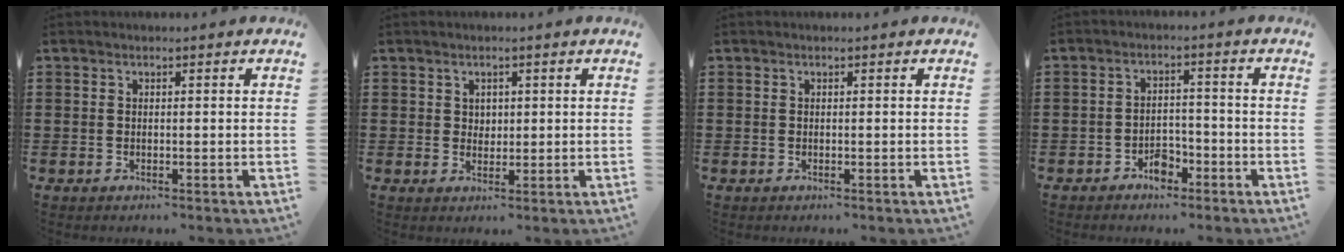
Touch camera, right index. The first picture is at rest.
{"total": 1.6, "force": [0.9, 1.3, 0.3], "torque": [-0.011, 0.006, 0.016]}
{"total": 0.0}
{"total": 3.5, "force": [-2.6, 1.8, 1.4], "torque": [-0.026, 0.008, -0.052]}